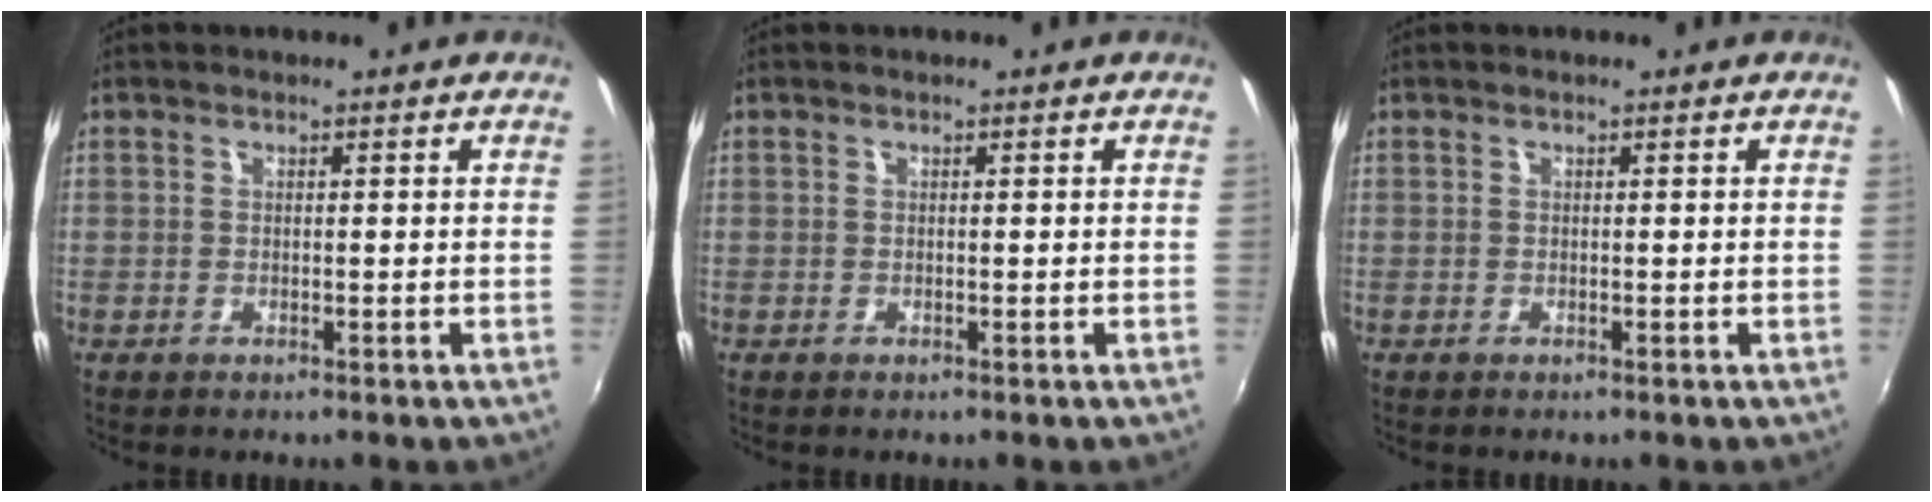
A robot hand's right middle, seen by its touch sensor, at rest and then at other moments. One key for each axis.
{"total": 0.0}
{"total": 0.0}